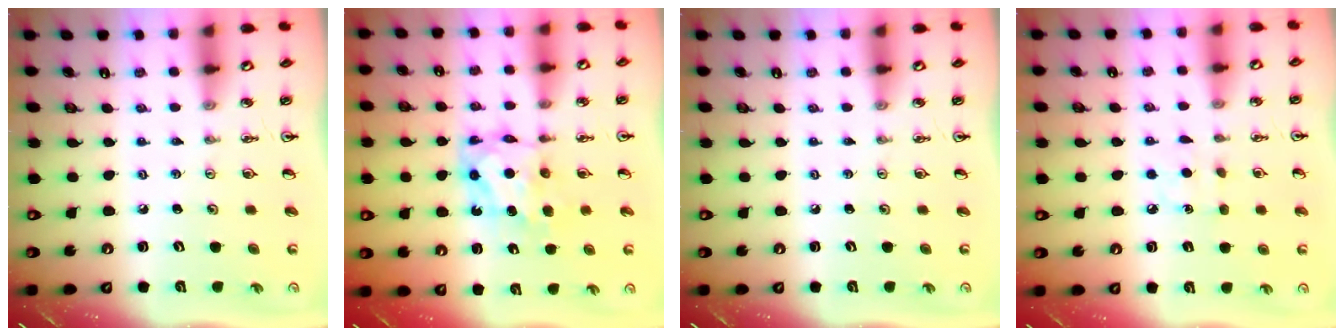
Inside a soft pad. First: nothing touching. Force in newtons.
{"total": 6.6, "press": 6.6, "slide": 0.3}
{"total": 0.0}
{"total": 6.1, "press": 6.1, "slide": 0.6}